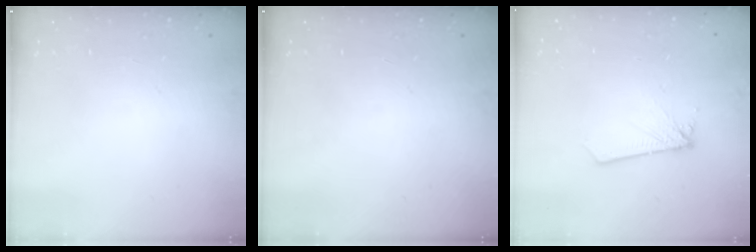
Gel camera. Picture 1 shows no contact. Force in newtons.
{"total": 0.0}
{"total": 1.9, "press": 1.9, "slide": 0.1}